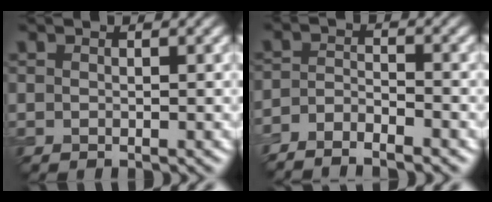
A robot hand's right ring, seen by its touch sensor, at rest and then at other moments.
{"total": 3.2, "force": [-2.8, 0.6, 1.4], "torque": [-0.028, -0.003, -0.057]}